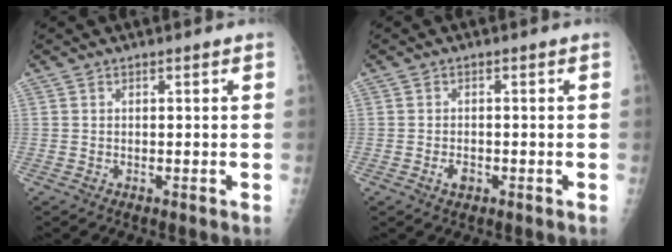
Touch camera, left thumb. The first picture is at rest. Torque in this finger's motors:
{"motor_torque": [-0.47, 0.42, 0.13, 0.03, 0.01]}